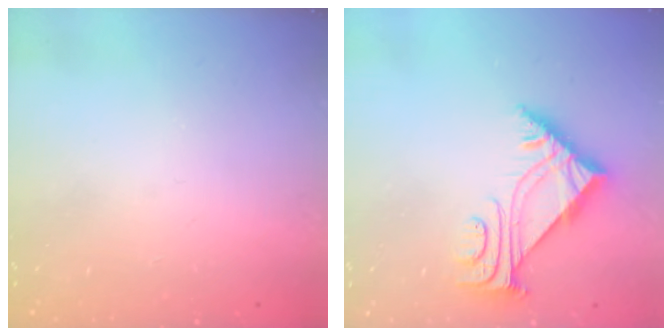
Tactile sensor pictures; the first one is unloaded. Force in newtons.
{"total": 6.2, "press": 6.2, "slide": 0.7}